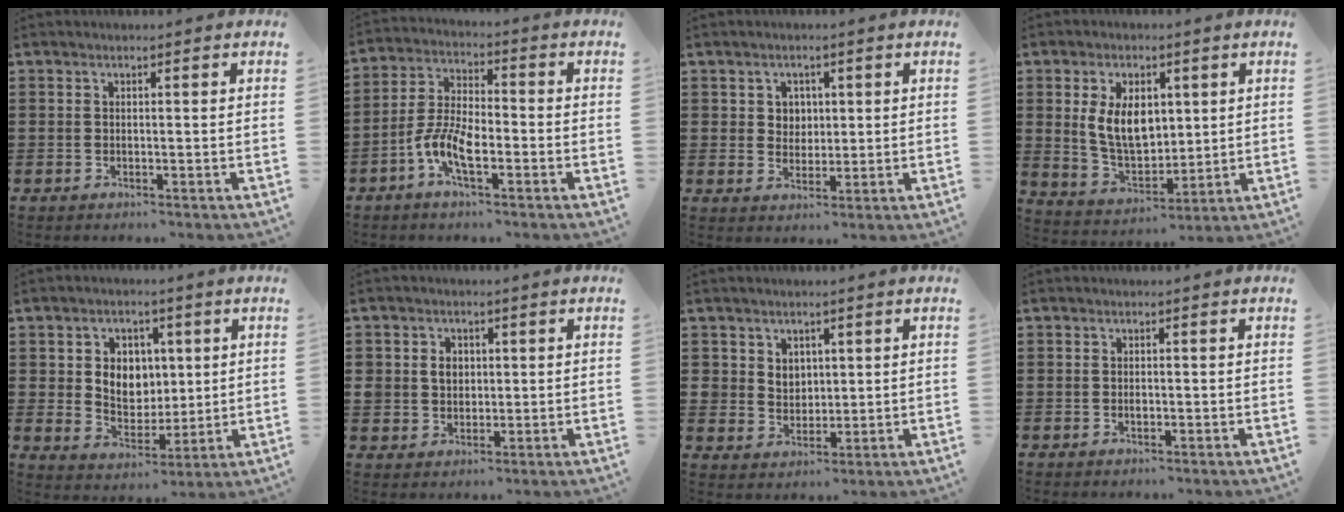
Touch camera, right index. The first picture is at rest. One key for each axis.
{"total": 7.2, "fx": -3.1, "fy": 2.7, "fz": 5.9, "tx": -0.146, "ty": -0.008, "tz": -0.066}
{"total": 2.8, "fx": 1.2, "fy": 2.4, "fz": 0.7, "tx": -0.015, "ty": 0.008, "tz": 0.019}
{"total": 8.5, "fx": 1.6, "fy": 5.5, "fz": 6.3, "tx": -0.139, "ty": 0.009, "tz": 0.026}
{"total": 5.9, "fx": 1.6, "fy": 5.3, "fz": 2.1, "tx": -0.050, "ty": 0.012, "tz": 0.024}
{"total": 3.6, "fx": 0.4, "fy": 3.4, "fz": 1.3, "tx": -0.039, "ty": 0.012, "tz": 0.005}
{"total": 4.1, "fx": 1.9, "fy": 3.6, "fz": 0.7, "tx": -0.022, "ty": 0.010, "tz": 0.032}
{"total": 0.9, "fx": -0.2, "fy": 0.7, "fz": 0.5, "tx": -0.010, "ty": 0.000, "tz": -0.004}